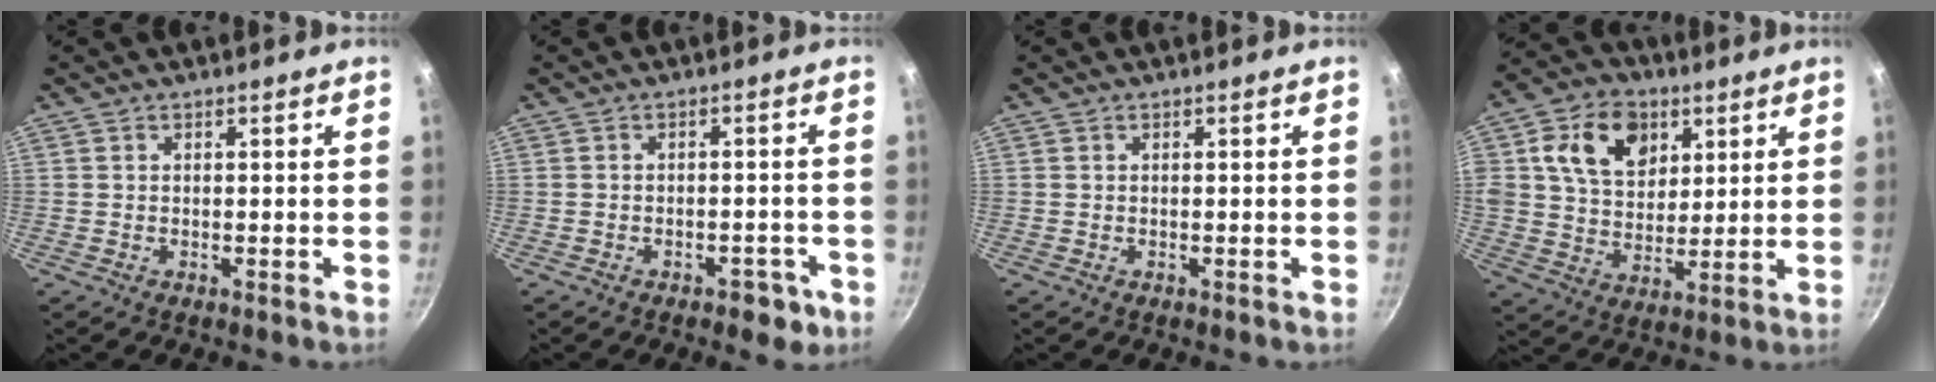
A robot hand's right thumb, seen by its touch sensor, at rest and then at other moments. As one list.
[{"total": 4.8, "force": [-2.3, 2.8, 3.1], "torque": [-0.020, 0.021, -0.015]}, {"total": 0.0}, {"total": 15.1, "force": [5.6, 11.0, 8.7], "torque": [-0.120, -0.006, 0.090]}]